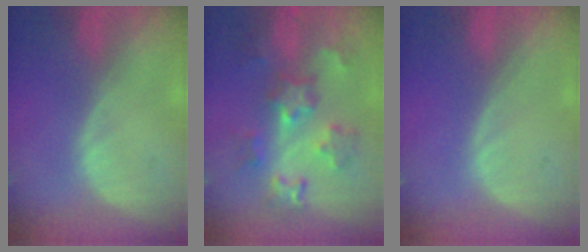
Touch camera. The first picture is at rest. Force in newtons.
{"total": 7.9, "press": 7.7, "slide": 1.6}
{"total": 0.0}